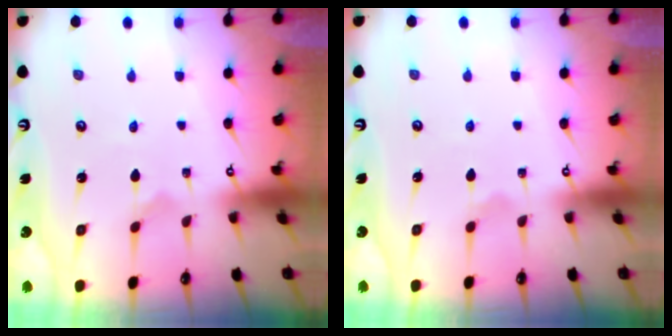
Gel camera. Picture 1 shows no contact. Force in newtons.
{"total": 2.2, "press": 2.2, "slide": 0.4}